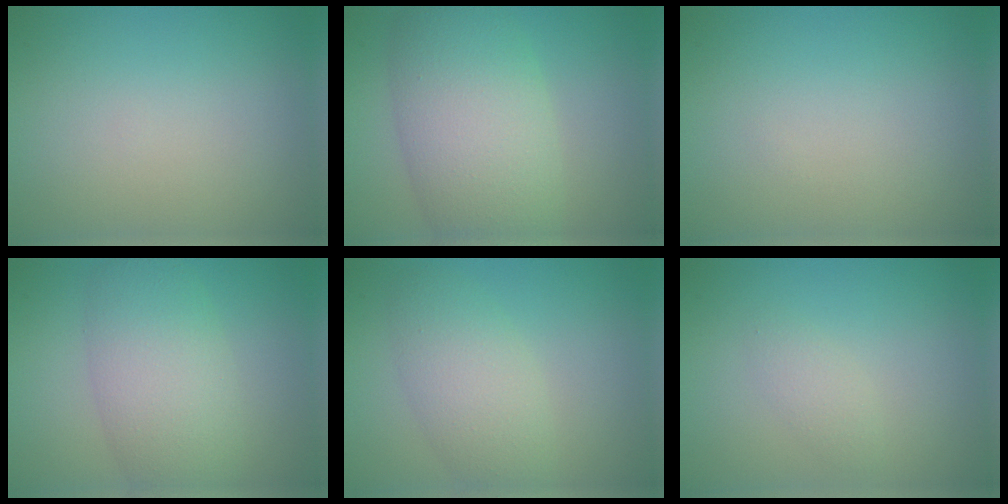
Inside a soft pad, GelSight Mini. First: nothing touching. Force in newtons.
{"total": 8.6, "press": 8.6, "slide": 0.6}
{"total": 0.0}
{"total": 6.1, "press": 6.1, "slide": 0.3}
{"total": 4.0, "press": 4.0, "slide": 0.2}
{"total": 1.2, "press": 1.2, "slide": 0.0}